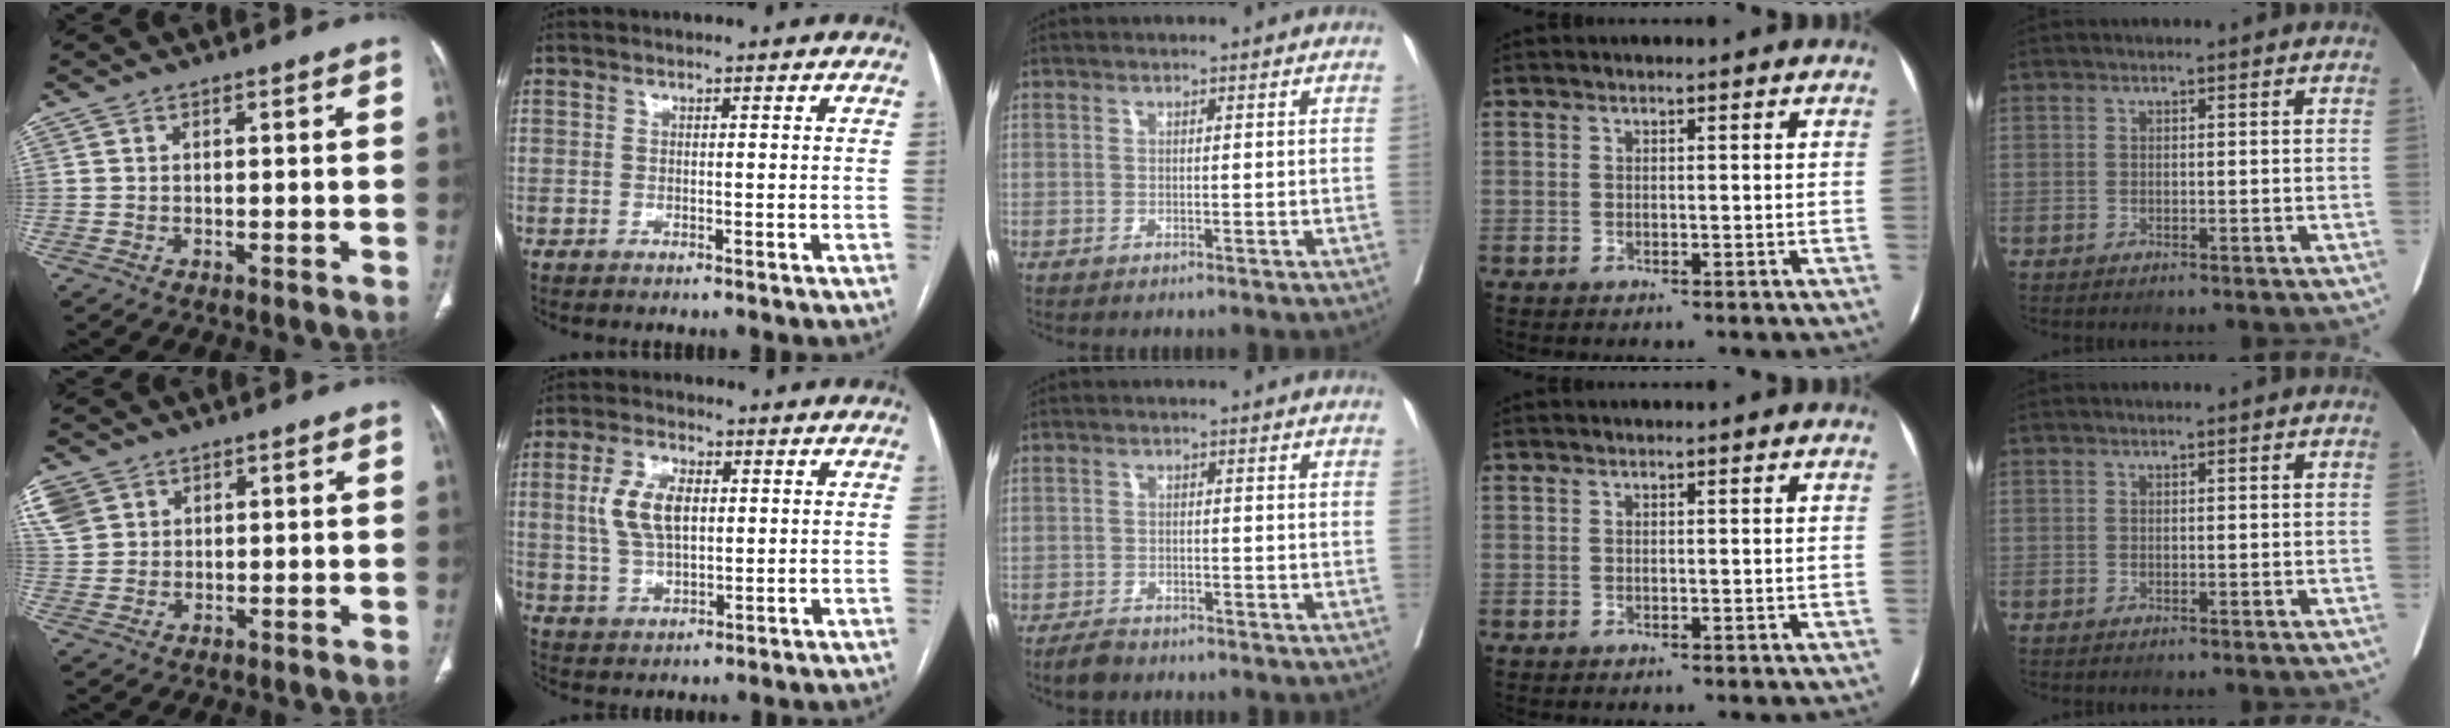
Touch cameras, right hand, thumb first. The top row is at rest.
{"thumb": {"total": 9.8, "force": [4.7, 7.8, 3.8], "torque": [-0.106, 0.010, 0.102]}, "index": {"total": 8.2, "force": [1.6, 4.1, 6.8], "torque": [-0.151, 0.012, 0.035]}, "middle": {"total": 2.5, "force": [-2.2, 1.0, 0.9], "torque": [-0.021, -0.002, -0.037]}}